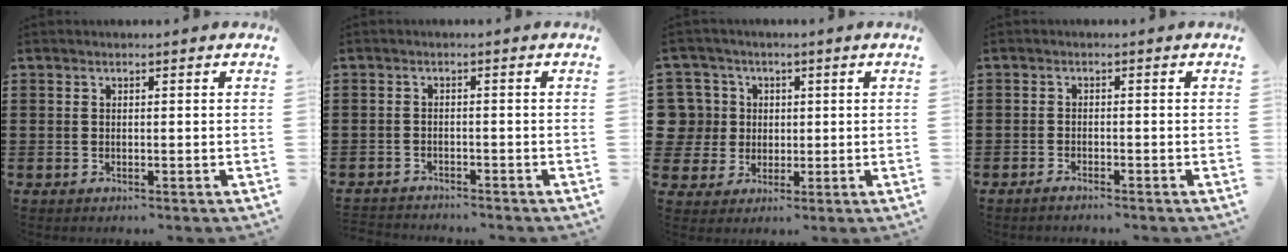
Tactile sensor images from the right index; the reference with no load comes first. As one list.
[{"total": 1.9, "force": [-1.8, 0.1, -0.2], "torque": [-0.002, 0.002, -0.040]}, {"total": 6.5, "force": [0.9, 6.3, 1.0], "torque": [-0.066, 0.013, 0.014]}, {"total": 1.2, "force": [-1.2, 0.0, 0.2], "torque": [-0.005, -0.001, -0.024]}]